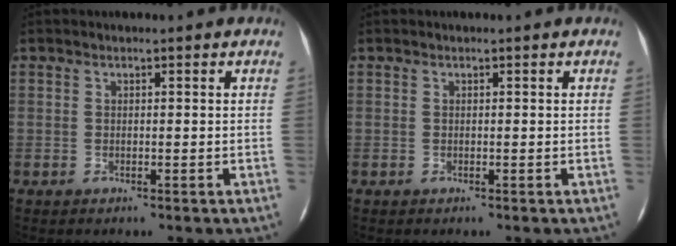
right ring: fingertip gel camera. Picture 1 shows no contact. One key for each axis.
{"total": 0.0}